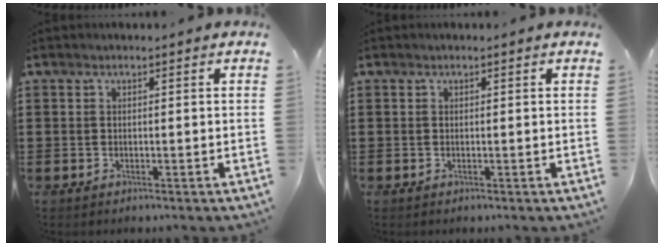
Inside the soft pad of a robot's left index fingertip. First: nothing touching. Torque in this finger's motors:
{"motor_torque": [-0.02, -0.01, 0.04, 0.00]}